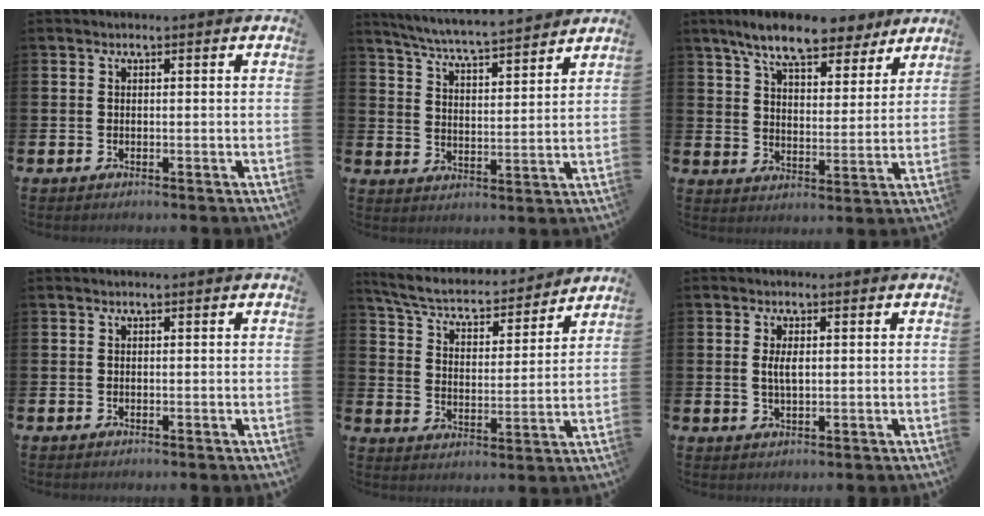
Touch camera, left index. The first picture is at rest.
{"total": 6.1, "force": [5.9, -0.4, 1.3], "torque": [-0.051, -0.046, 0.101]}
{"total": 9.4, "force": [8.3, 2.2, 4.0], "torque": [-0.095, -0.032, 0.148]}
{"total": 0.0}
{"total": 6.0, "force": [5.5, 1.5, 1.9], "torque": [-0.068, -0.045, 0.089]}
{"total": 2.5, "force": [0.4, 1.0, 2.3], "torque": [-0.034, -0.001, 0.002]}